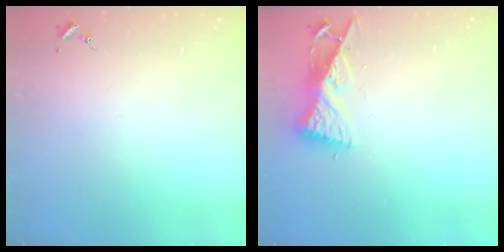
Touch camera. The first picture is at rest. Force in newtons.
{"total": 8.2, "press": 8.2, "slide": 0.7}